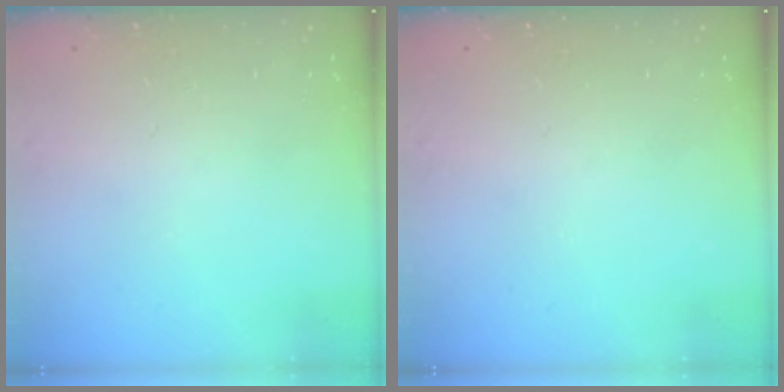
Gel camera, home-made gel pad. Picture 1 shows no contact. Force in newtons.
{"total": 0.0}